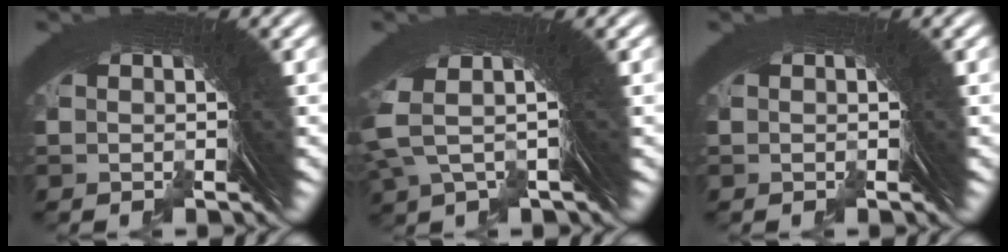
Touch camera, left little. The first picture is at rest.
{"total": 5.5, "force": [2.2, 2.5, 4.4], "torque": [-0.093, 0.003, 0.031]}
{"total": 0.0}